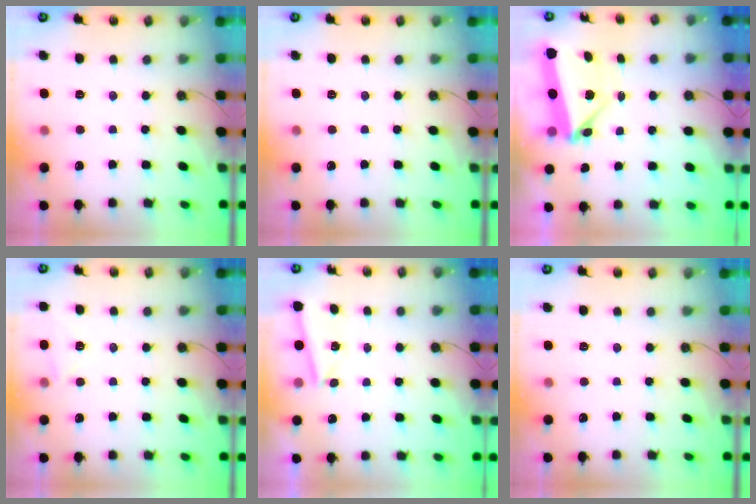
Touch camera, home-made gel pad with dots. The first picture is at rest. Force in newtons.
{"total": 0.0}
{"total": 6.3, "press": 5.3, "slide": 3.4}
{"total": 4.5, "press": 4.5, "slide": 0.2}
{"total": 3.1, "press": 2.1, "slide": 2.3}
{"total": 0.0}